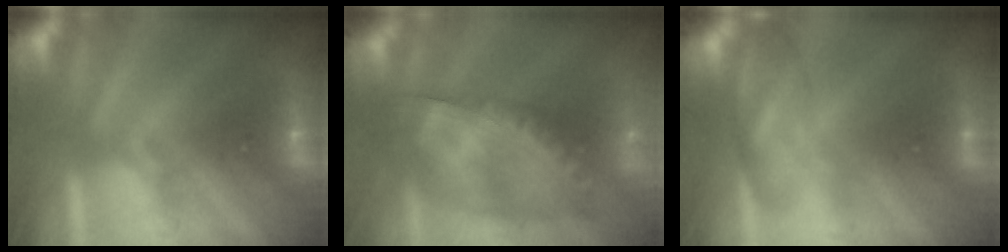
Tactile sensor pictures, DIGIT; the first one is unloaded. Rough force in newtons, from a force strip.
{"total": 9.0}
{"total": 4.6}